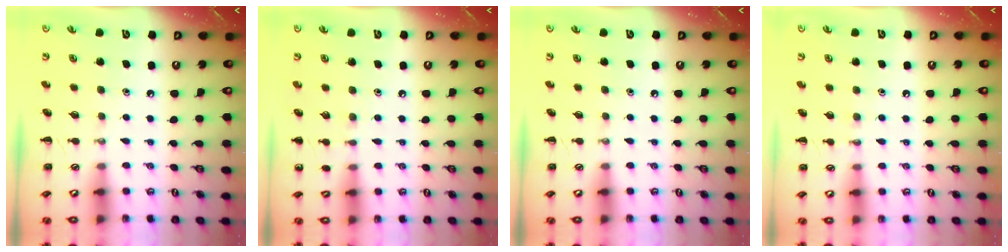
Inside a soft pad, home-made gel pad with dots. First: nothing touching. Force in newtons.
{"total": 4.8, "press": 4.5, "slide": 1.6}
{"total": 0.0}
{"total": 5.0, "press": 4.8, "slide": 1.4}